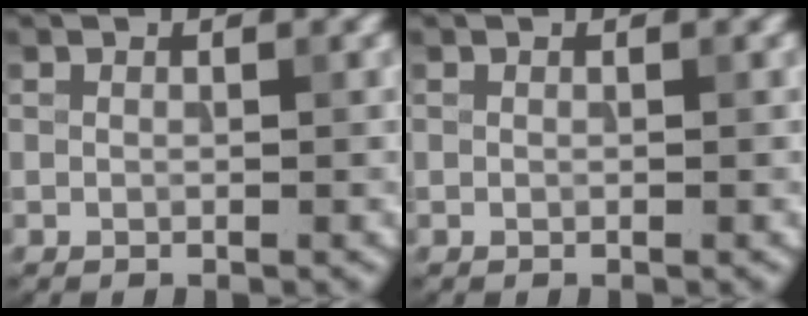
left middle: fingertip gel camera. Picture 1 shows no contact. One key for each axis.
{"total": 0.0}